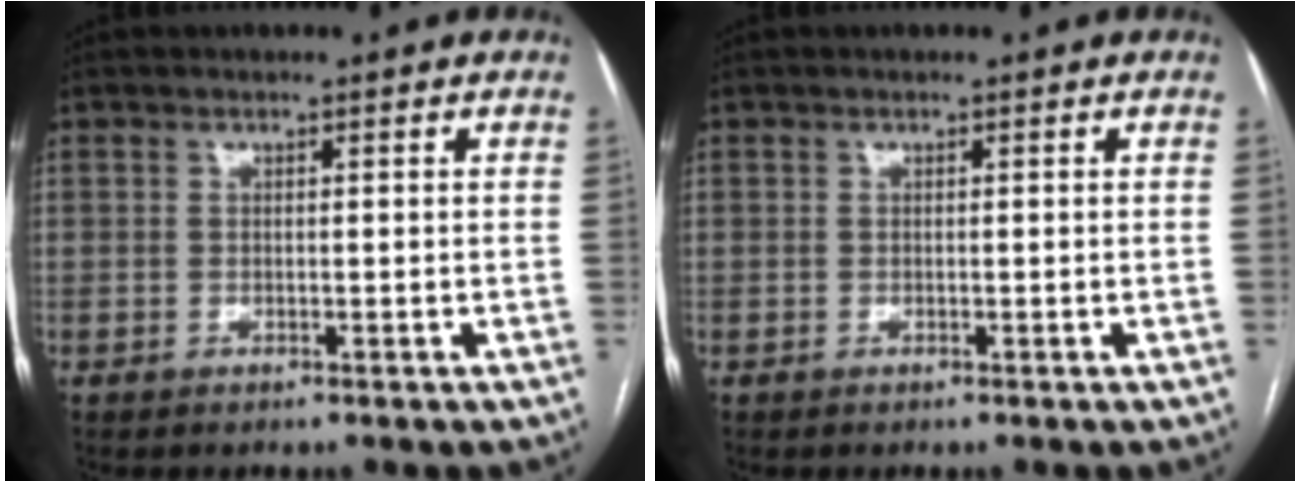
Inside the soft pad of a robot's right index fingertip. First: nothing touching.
{"total": 0.0}